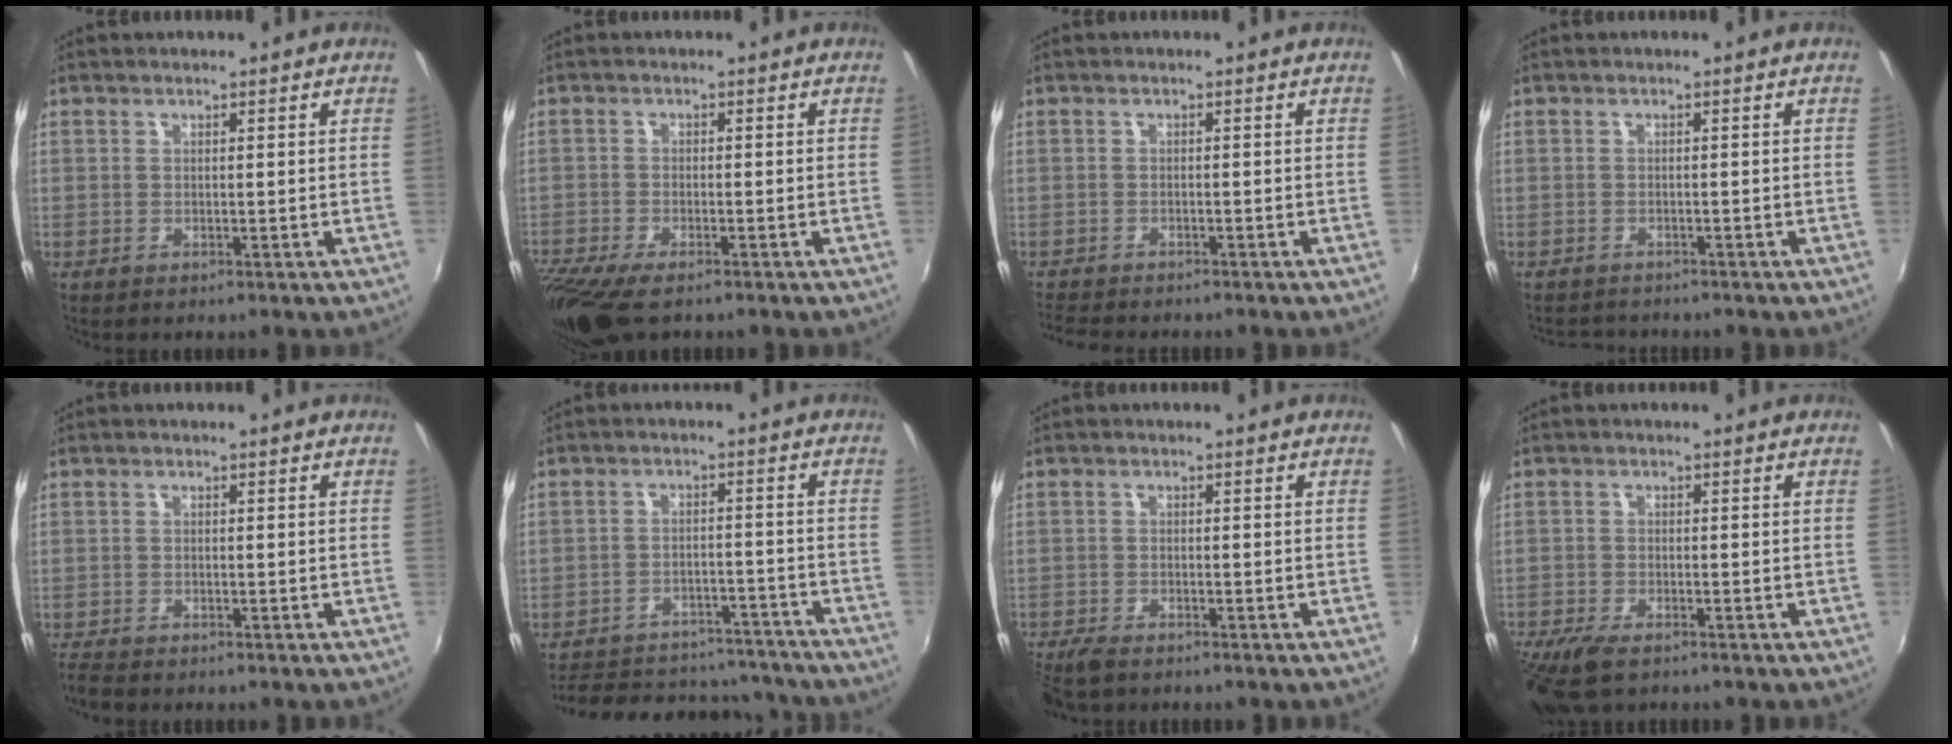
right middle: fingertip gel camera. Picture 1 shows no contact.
{"total": 9.1, "force": [-6.9, 2.6, 5.4], "torque": [-0.136, -0.045, -0.130]}
{"total": 5.3, "force": [-4.9, 0.8, 1.7], "torque": [-0.050, -0.019, -0.085]}
{"total": 3.0, "force": [-2.9, 0.8, 0.3], "torque": [-0.015, -0.007, -0.049]}
{"total": 3.2, "force": [-3.0, 0.6, 0.9], "torque": [-0.030, -0.016, -0.059]}
{"total": 20.9, "force": [-17.8, 8.3, 7.0], "torque": [-0.153, 0.036, -0.216]}
{"total": 4.8, "force": [-4.2, 1.3, 2.0], "torque": [-0.057, -0.022, -0.081]}
{"total": 8.1, "force": [-6.2, 2.6, 4.5], "torque": [-0.116, -0.032, -0.118]}